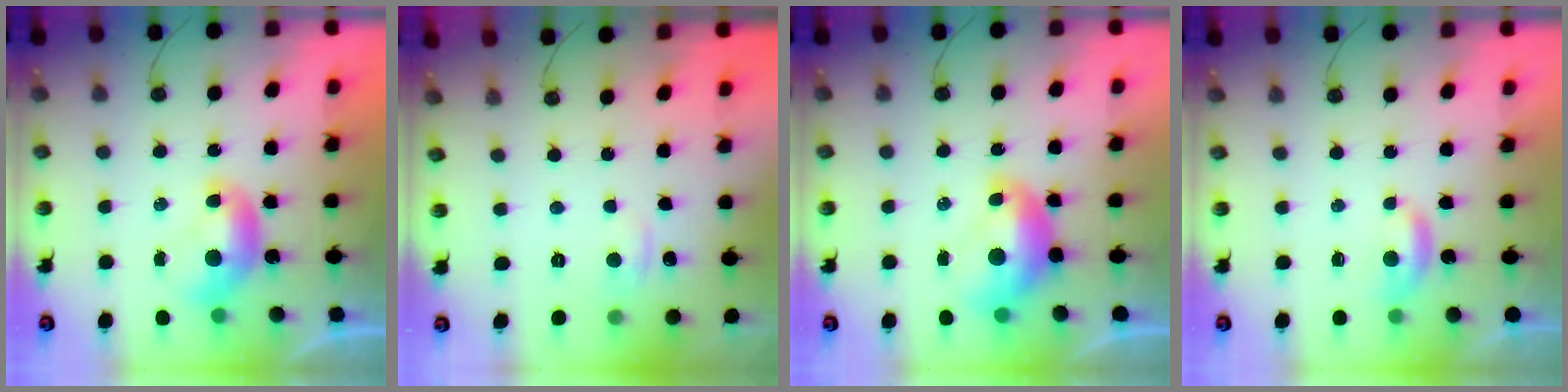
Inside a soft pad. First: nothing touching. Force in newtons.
{"total": 1.5, "press": 1.3, "slide": 0.7}
{"total": 2.2, "press": 2.1, "slide": 0.7}
{"total": 2.6, "press": 2.6, "slide": 0.4}